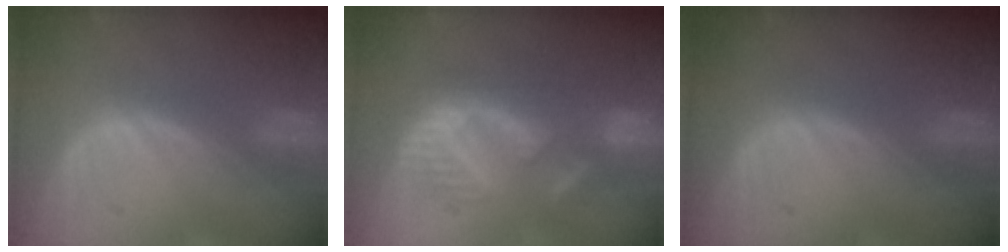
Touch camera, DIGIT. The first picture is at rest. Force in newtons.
{"total": 8.8, "press": 8.7, "slide": 1.4}
{"total": 0.0}